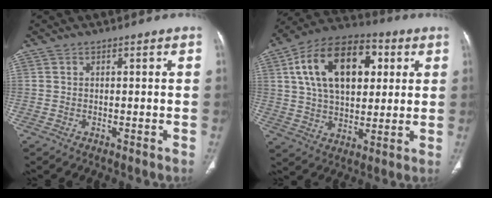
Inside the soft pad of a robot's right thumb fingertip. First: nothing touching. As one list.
[{"total": 21.0, "force": [6.0, 12.8, 15.5], "torque": [-0.232, 0.006, 0.096]}]